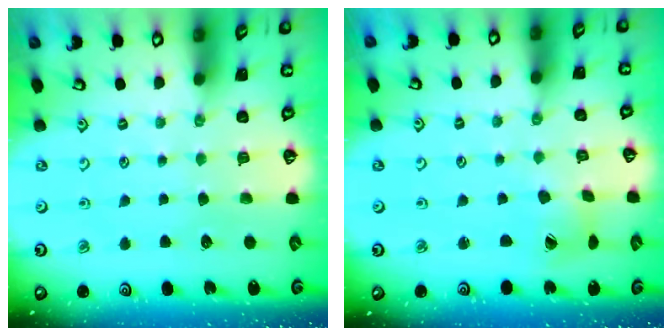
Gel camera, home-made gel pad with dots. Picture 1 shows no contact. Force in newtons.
{"total": 5.3, "press": 5.2, "slide": 0.5}